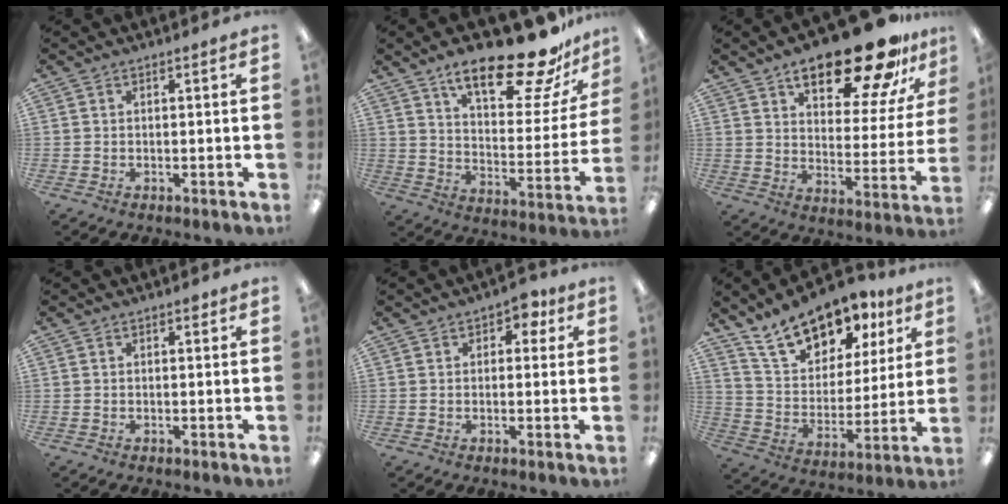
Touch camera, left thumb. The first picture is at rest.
{"total": 21.6, "force": [15.6, 7.1, 13.2], "torque": [-0.198, -0.098, 0.256]}
{"total": 22.3, "force": [16.0, 7.6, 13.5], "torque": [-0.198, -0.100, 0.261]}
{"total": 0.6, "force": [0.4, 0.3, 0.3], "torque": [0.001, -0.001, 0.005]}
{"total": 4.0, "force": [1.7, 2.6, 2.4], "torque": [-0.019, -0.002, 0.023]}
{"total": 16.8, "force": [12.8, 8.6, 6.8], "torque": [-0.119, -0.078, 0.232]}